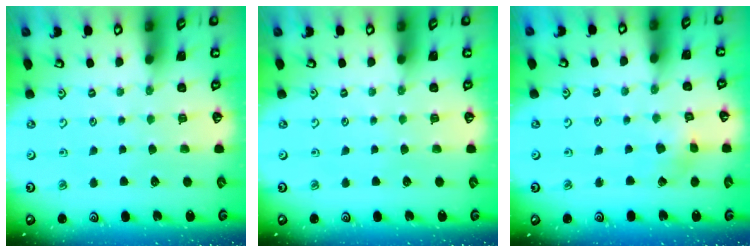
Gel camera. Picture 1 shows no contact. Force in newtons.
{"total": 0.0}
{"total": 2.3, "press": 2.2, "slide": 0.4}